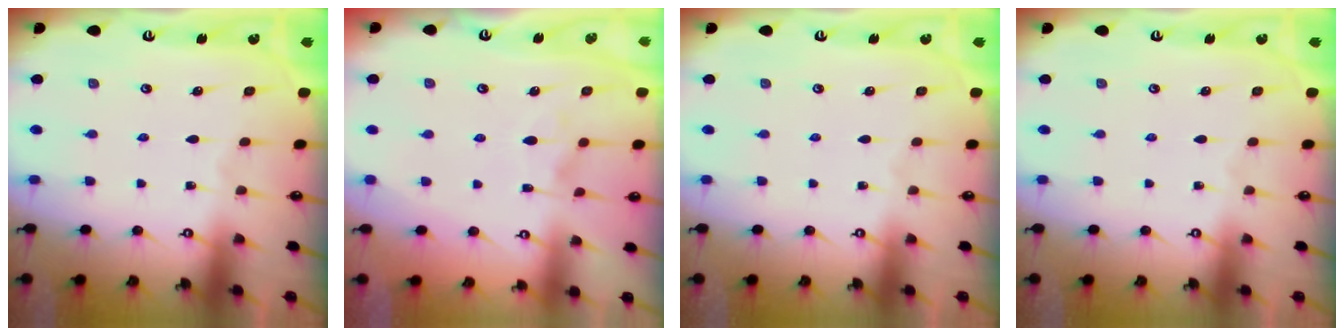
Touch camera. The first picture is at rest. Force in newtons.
{"total": 1.3, "press": 1.2, "slide": 0.6}
{"total": 0.0}
{"total": 0.0}